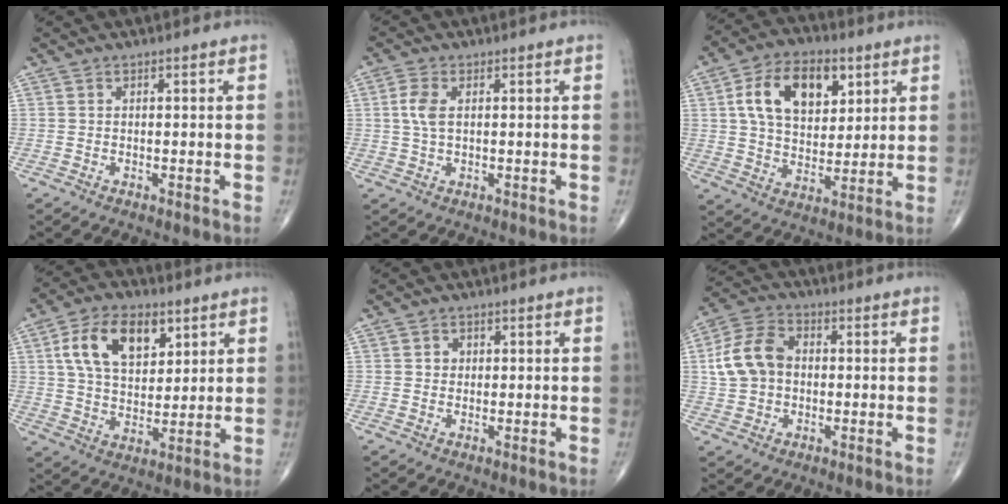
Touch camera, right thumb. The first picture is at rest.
{"total": 4.1, "force": [0.8, 2.1, 3.4], "torque": [-0.082, 0.007, 0.015]}
{"total": 15.5, "force": [5.5, 9.7, 10.8], "torque": [-0.154, -0.010, 0.097]}
{"total": 13.9, "force": [5.6, 8.2, 9.7], "torque": [-0.149, -0.013, 0.104]}
{"total": 1.9, "force": [0.4, 1.7, 0.7], "torque": [-0.001, 0.000, 0.005]}
{"total": 10.4, "force": [0.6, 7.7, 6.9], "torque": [-0.126, 0.024, 0.006]}